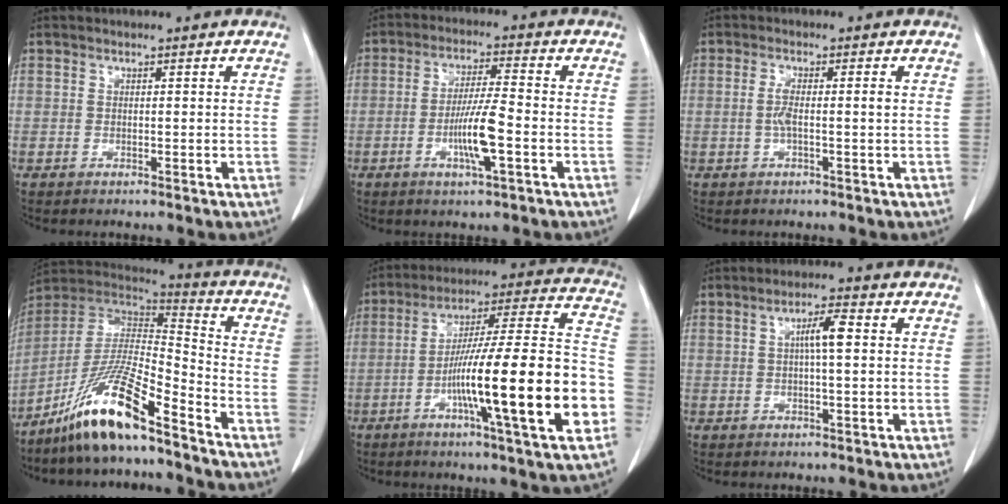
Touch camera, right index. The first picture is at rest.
{"total": 7.7, "force": [-2.3, 0.5, 7.3], "torque": [-0.140, -0.004, -0.046]}
{"total": 3.0, "force": [-0.3, 0.3, 3.0], "torque": [-0.063, 0.001, -0.006]}
{"total": 14.9, "force": [-10.5, 1.3, 10.5], "torque": [-0.202, -0.001, -0.197]}
{"total": 23.5, "force": [-6.9, 0.8, 22.4], "torque": [-0.312, 0.001, -0.113]}
{"total": 4.3, "force": [0.7, 0.4, 4.2], "torque": [-0.073, 0.007, 0.009]}